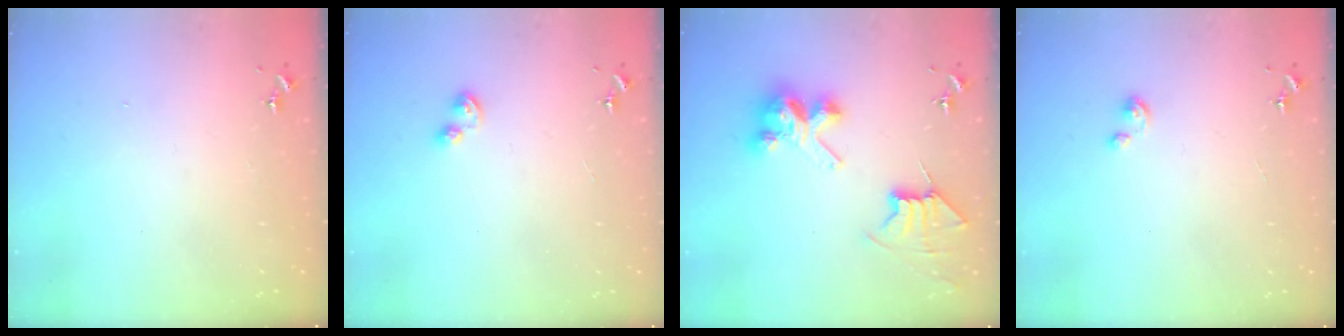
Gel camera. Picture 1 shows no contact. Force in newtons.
{"total": 3.7, "press": 3.7, "slide": 0.4}
{"total": 9.4, "press": 9.4, "slide": 0.7}
{"total": 1.9, "press": 1.9, "slide": 0.1}